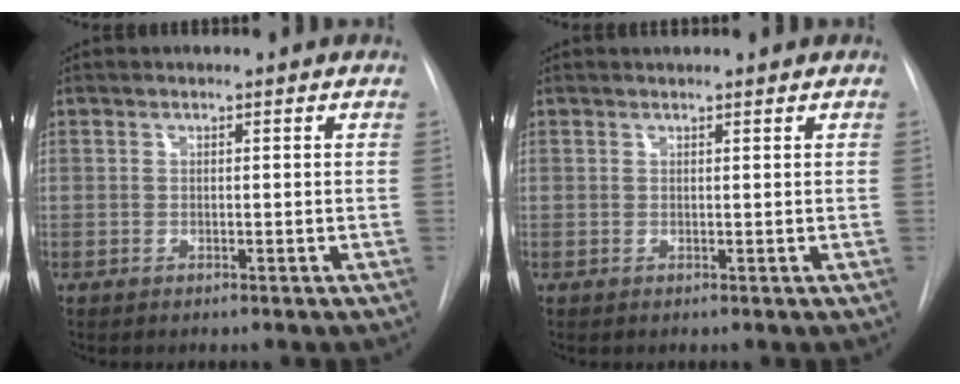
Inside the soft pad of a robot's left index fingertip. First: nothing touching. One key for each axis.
{"total": 2.3, "fx": 2.0, "fy": 0.4, "fz": 0.9, "tx": -0.012, "ty": 0.017, "tz": 0.025}